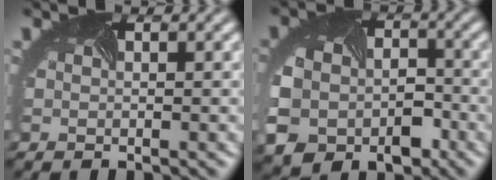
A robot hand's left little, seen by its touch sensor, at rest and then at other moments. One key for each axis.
{"total": 9.0, "fx": -3.5, "fy": 6.7, "fz": 5.0, "tx": -0.109, "ty": -0.032, "tz": -0.049}